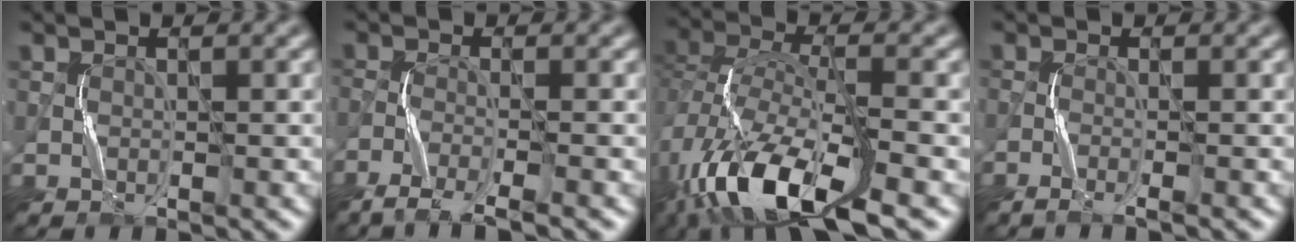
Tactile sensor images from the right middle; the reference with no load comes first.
{"total": 3.9, "force": [-3.0, 0.6, 2.5], "torque": [-0.045, -0.005, -0.066]}
{"total": 12.6, "force": [-7.2, 4.5, 9.3], "torque": [-0.193, -0.014, -0.140]}
{"total": 1.8, "force": [-1.2, 0.2, 1.3], "torque": [-0.024, -0.003, -0.031]}